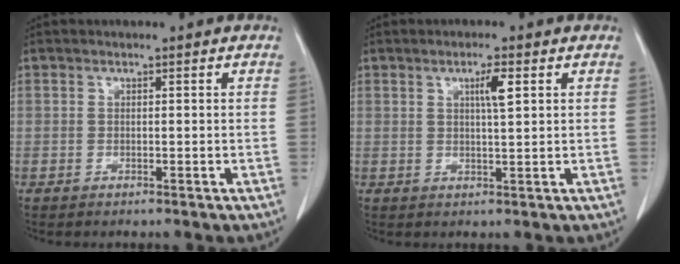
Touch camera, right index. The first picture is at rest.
{"total": 3.2, "force": [1.2, 0.1, 2.9], "torque": [-0.050, -0.001, 0.019]}